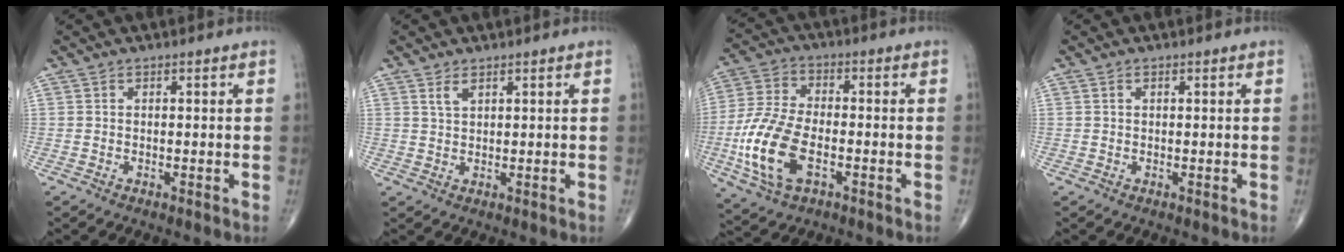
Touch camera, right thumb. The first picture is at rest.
{"total": 2.1, "force": [1.3, 0.9, 1.4], "torque": [-0.027, -0.005, 0.031]}
{"total": 14.6, "force": [-4.0, 7.7, 11.7], "torque": [-0.255, 0.011, -0.077]}
{"total": 0.5, "force": [0.2, 0.3, 0.4], "torque": [-0.009, 0.003, 0.004]}